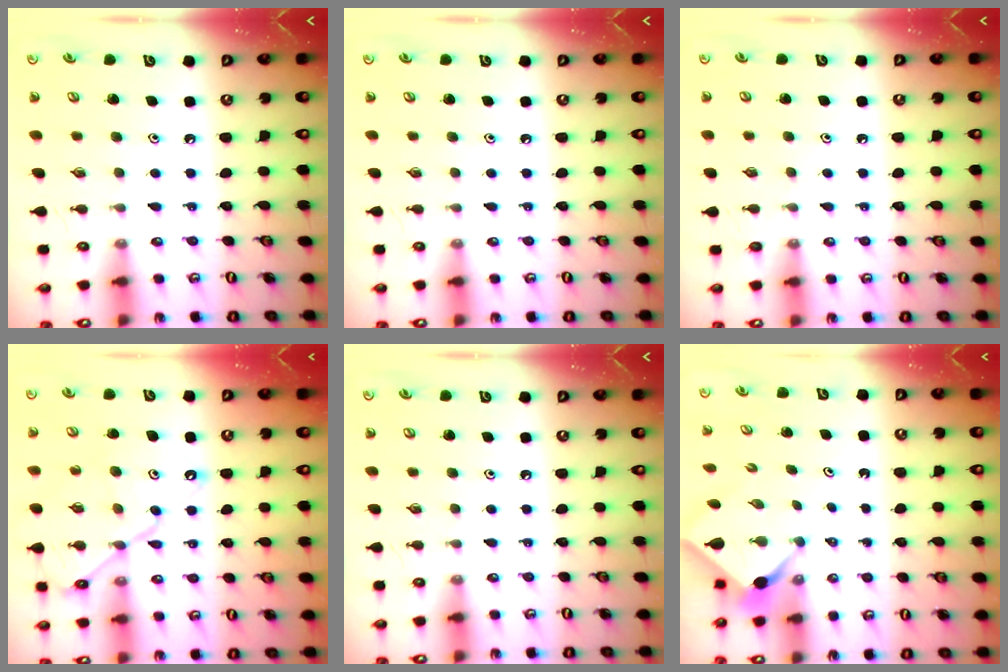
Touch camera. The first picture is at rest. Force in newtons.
{"total": 0.0}
{"total": 2.8, "press": 2.8, "slide": 0.3}
{"total": 12.8, "press": 12.7, "slide": 1.2}
{"total": 0.0}
{"total": 2.3, "press": 2.3, "slide": 0.2}